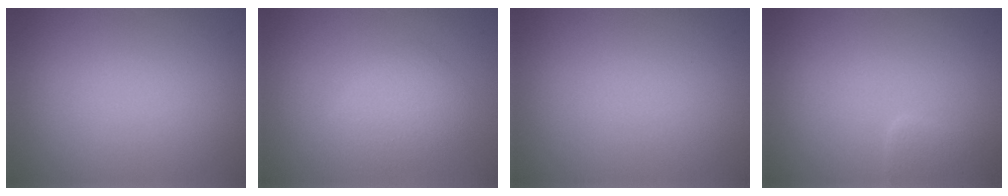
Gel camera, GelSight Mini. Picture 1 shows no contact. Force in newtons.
{"total": 2.3, "press": 2.3, "slide": 0.0}
{"total": 0.0}
{"total": 1.7, "press": 1.7, "slide": 0.1}